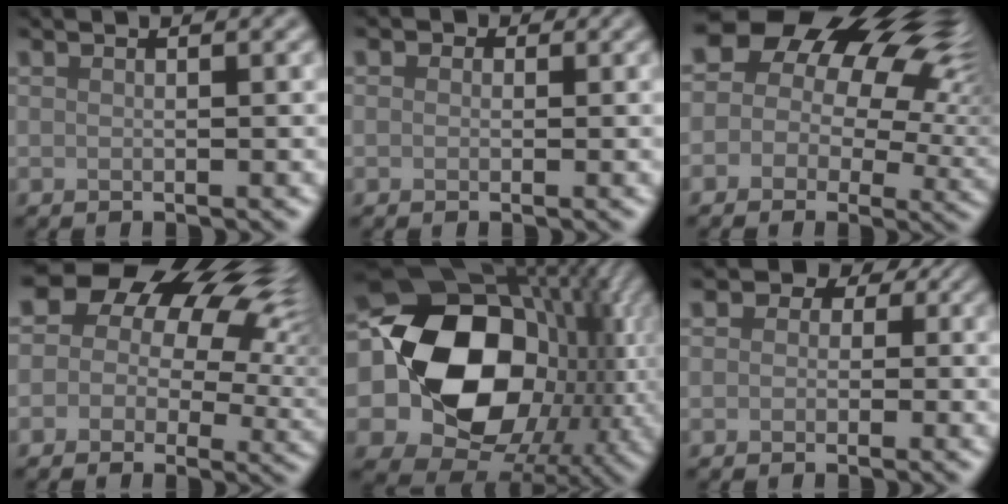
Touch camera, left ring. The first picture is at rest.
{"total": 1.4, "force": [0.5, 1.3, 0.5], "torque": [0.002, 0.001, -0.009]}
{"total": 17.5, "force": [7.1, 12.1, 10.5], "torque": [-0.162, 0.051, 0.100]}
{"total": 15.6, "force": [6.5, 11.3, 8.7], "torque": [-0.136, 0.048, 0.090]}
{"total": 18.2, "force": [-0.2, 14.4, 11.2], "torque": [-0.198, -0.016, 0.011]}
{"total": 4.5, "force": [1.3, 3.7, 2.2], "torque": [0.003, 0.016, -0.024]}